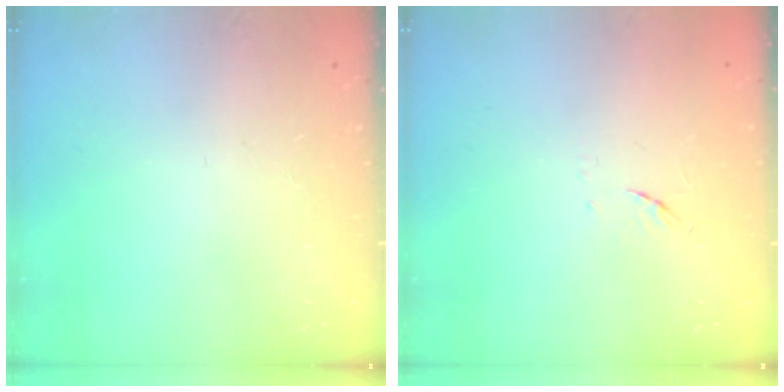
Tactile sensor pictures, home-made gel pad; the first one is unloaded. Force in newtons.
{"total": 4.8, "press": 4.7, "slide": 1.0}